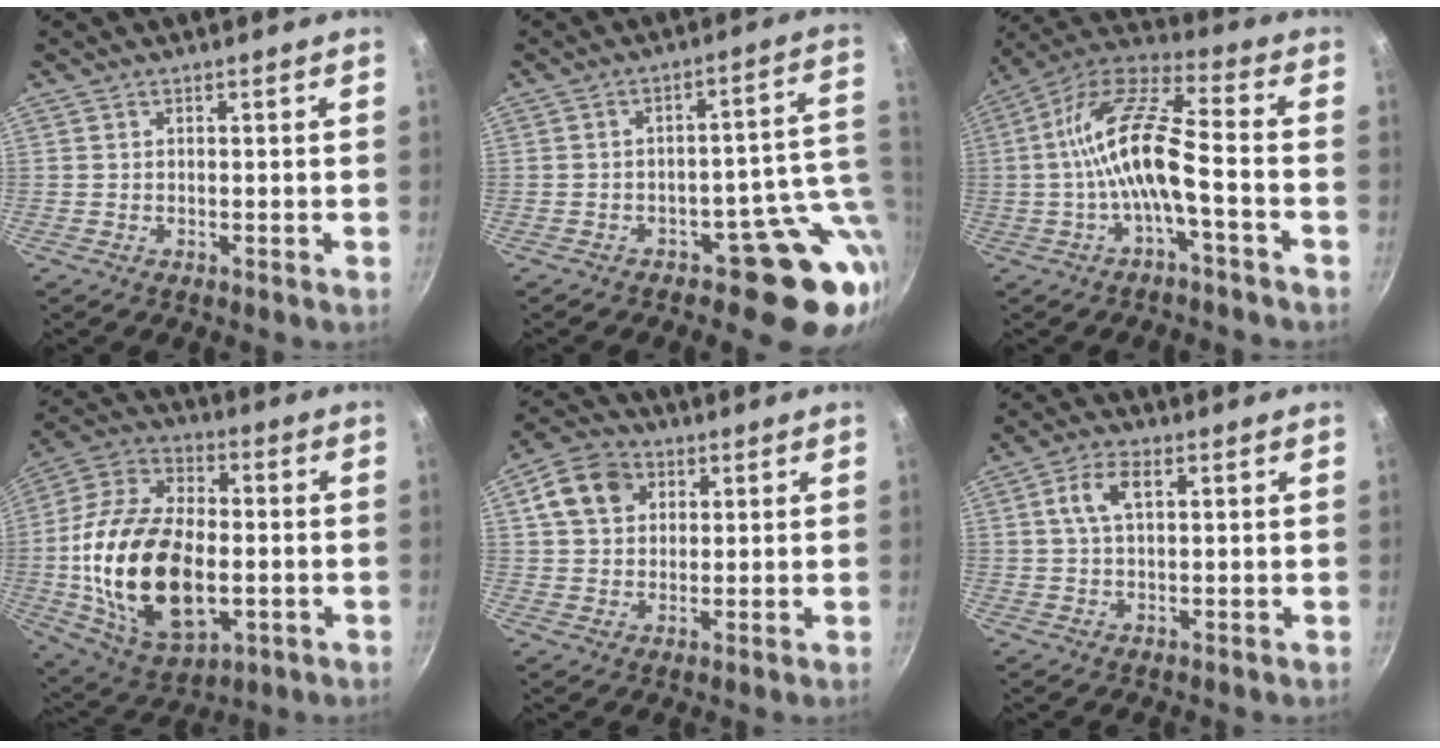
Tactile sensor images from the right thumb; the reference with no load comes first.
{"total": 10.7, "force": [-1.6, 6.6, 8.3], "torque": [-0.037, 0.019, -0.022]}
{"total": 13.8, "force": [-3.2, 4.1, 12.8], "torque": [-0.256, 0.043, -0.071]}
{"total": 25.2, "force": [-3.0, 14.6, 20.3], "torque": [-0.377, 0.016, -0.046]}
{"total": 9.3, "force": [3.3, 7.3, 4.8], "torque": [-0.065, 0.006, 0.047]}
{"total": 5.5, "force": [1.7, 2.8, 4.5], "torque": [-0.082, 0.010, 0.029]}